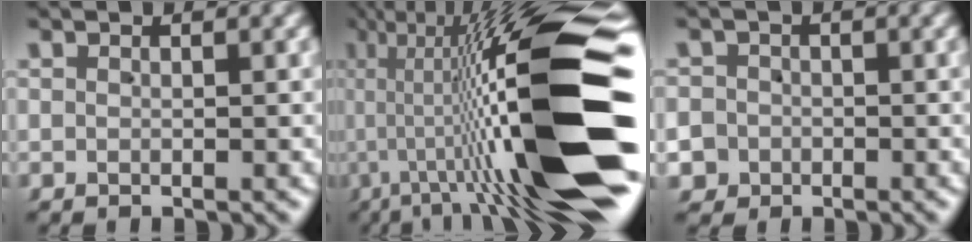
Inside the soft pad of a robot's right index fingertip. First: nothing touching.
{"total": 19.8, "force": [1.3, 5.1, 19.1], "torque": [-0.269, 0.033, 0.014]}
{"total": 5.6, "force": [-1.9, 5.1, 1.0], "torque": [-0.032, -0.016, -0.034]}